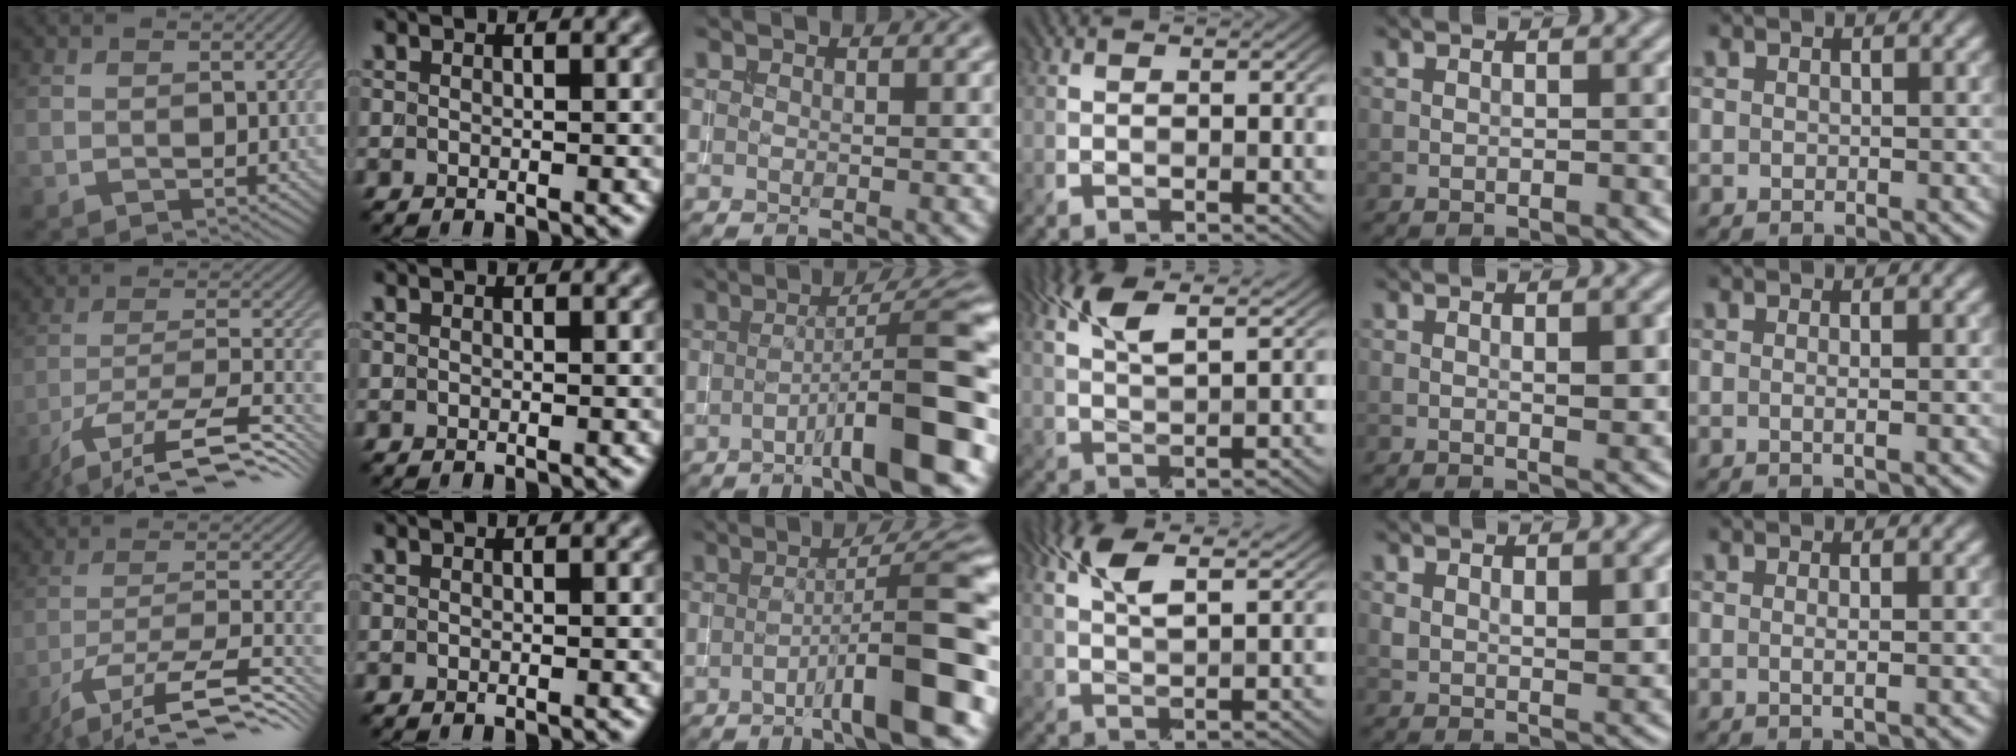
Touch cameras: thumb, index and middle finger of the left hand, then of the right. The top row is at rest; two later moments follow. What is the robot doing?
{"motion": "extract", "object": "backpack"}